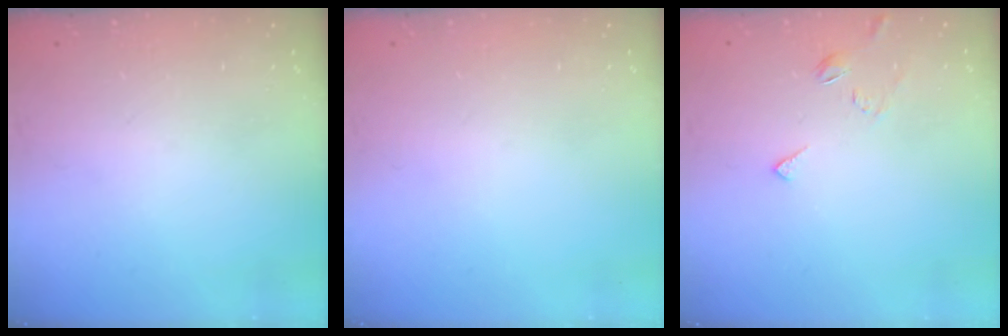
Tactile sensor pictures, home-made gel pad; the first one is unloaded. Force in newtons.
{"total": 0.0}
{"total": 3.1, "press": 3.0, "slide": 0.6}